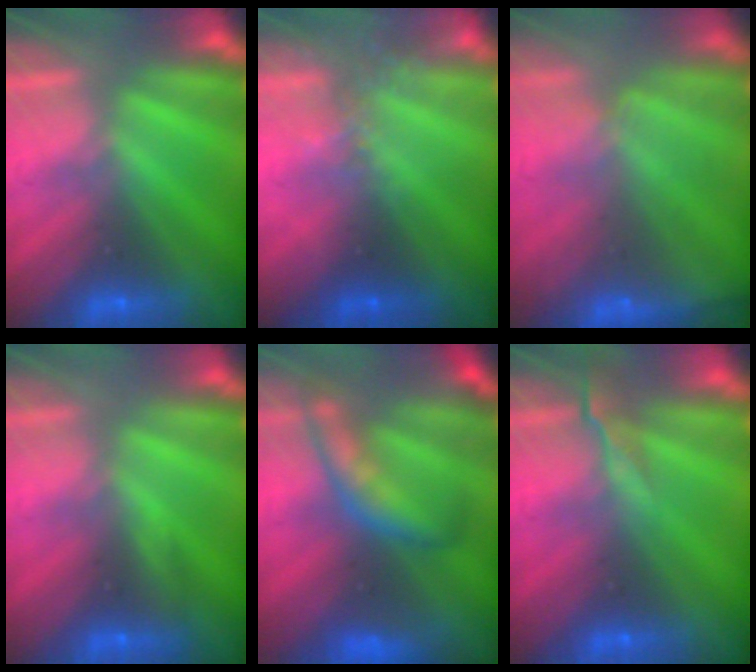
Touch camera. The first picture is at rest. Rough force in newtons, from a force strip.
{"total": 2.3}
{"total": 7.7}
{"total": 2.8}
{"total": 5.8}
{"total": 2.5}